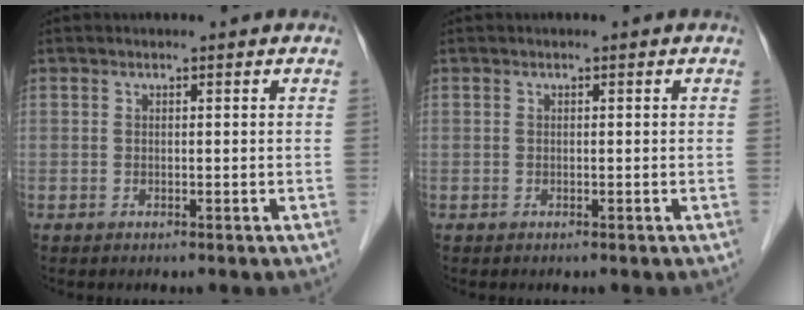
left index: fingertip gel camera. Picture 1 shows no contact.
{"total": 0.0}